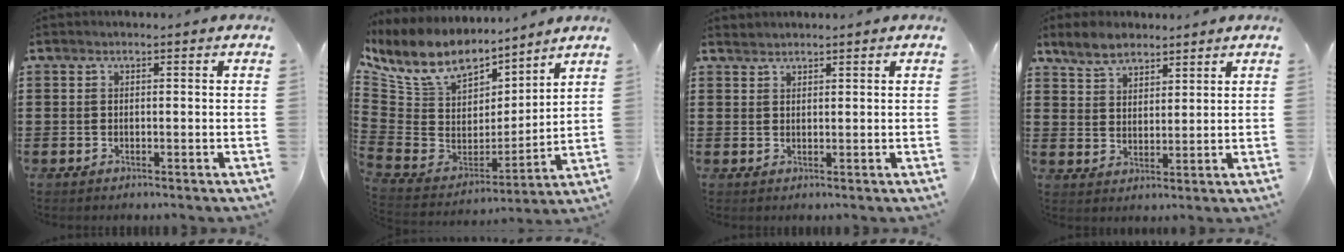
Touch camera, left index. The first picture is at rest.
{"total": 9.3, "force": [7.6, 4.1, 3.4], "torque": [-0.115, -0.057, 0.138]}
{"total": 1.3, "force": [1.3, 0.2, -0.1], "torque": [-0.001, 0.001, 0.027]}
{"total": 4.9, "force": [4.1, 2.3, 1.3], "torque": [-0.041, 0.002, 0.078]}